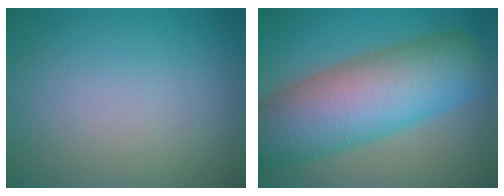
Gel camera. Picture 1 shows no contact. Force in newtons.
{"total": 12.0, "press": 12.0, "slide": 0.5}